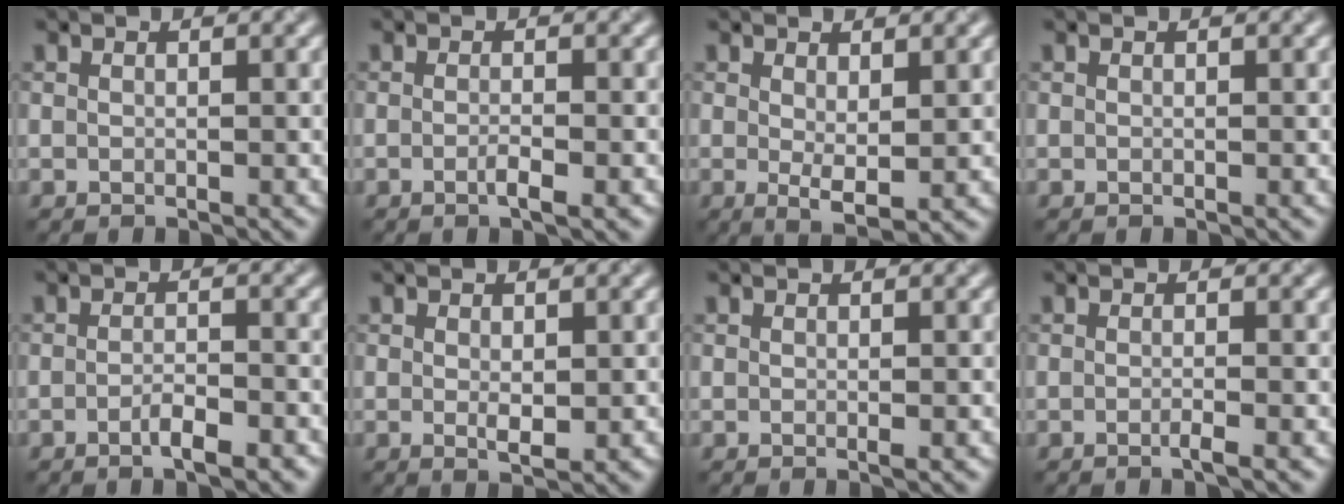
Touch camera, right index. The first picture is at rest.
{"total": 1.7, "force": [-0.6, 0.4, 1.6], "torque": [-0.023, 0.000, -0.013]}
{"total": 2.4, "force": [0.4, 0.7, 2.3], "torque": [-0.040, -0.010, 0.011]}
{"total": 0.0}
{"total": 2.6, "force": [-1.3, 0.7, 2.1], "torque": [-0.037, 0.001, -0.023]}
{"total": 1.8, "force": [0.0, 0.7, 1.6], "torque": [-0.027, -0.006, 0.002]}
{"total": 0.6, "force": [-0.2, 0.0, 0.6], "torque": [-0.009, -0.002, -0.002]}
{"total": 1.3, "force": [-0.5, 0.3, 1.2], "torque": [-0.014, 0.000, -0.013]}